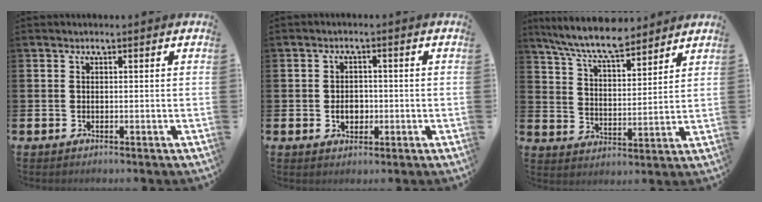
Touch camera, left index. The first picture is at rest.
{"total": 2.8, "force": [-0.6, 2.2, 1.7], "torque": [-0.020, -0.002, -0.017]}
{"total": 8.2, "force": [7.5, 1.3, 3.1], "torque": [-0.084, -0.037, 0.134]}